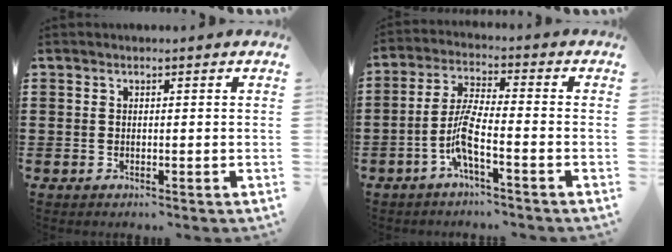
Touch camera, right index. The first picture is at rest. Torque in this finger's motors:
{"motor_torque": [0.58, 0.27, 0.68, 0.19]}